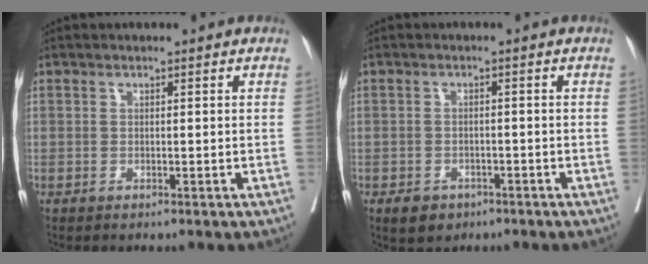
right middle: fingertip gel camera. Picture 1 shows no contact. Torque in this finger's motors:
{"motor_torque": [0.29, -0.21, -0.04, 0.00]}